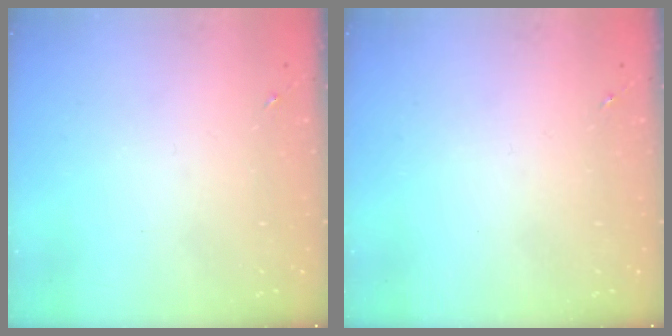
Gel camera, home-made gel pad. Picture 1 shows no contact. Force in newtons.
{"total": 0.0}